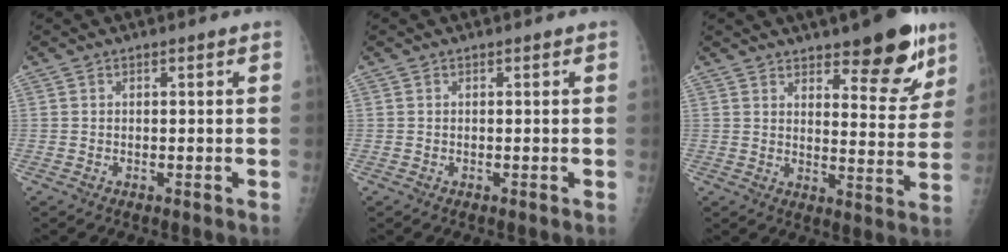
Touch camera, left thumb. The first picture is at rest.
{"total": 0.0}
{"total": 12.3, "force": [8.1, 4.4, 8.2], "torque": [-0.064, -0.053, 0.115]}